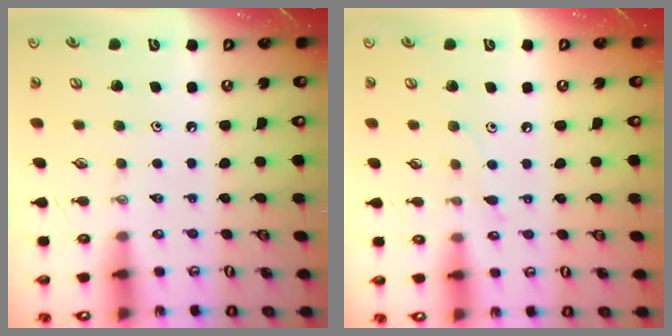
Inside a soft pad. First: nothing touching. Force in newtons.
{"total": 5.2, "press": 5.1, "slide": 0.6}